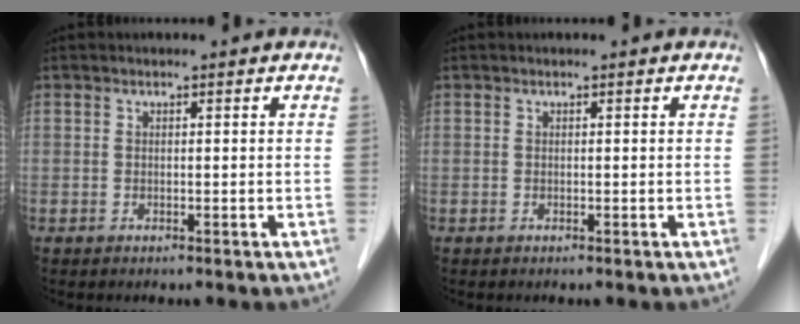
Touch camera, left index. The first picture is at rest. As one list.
[{"total": 0.0}]